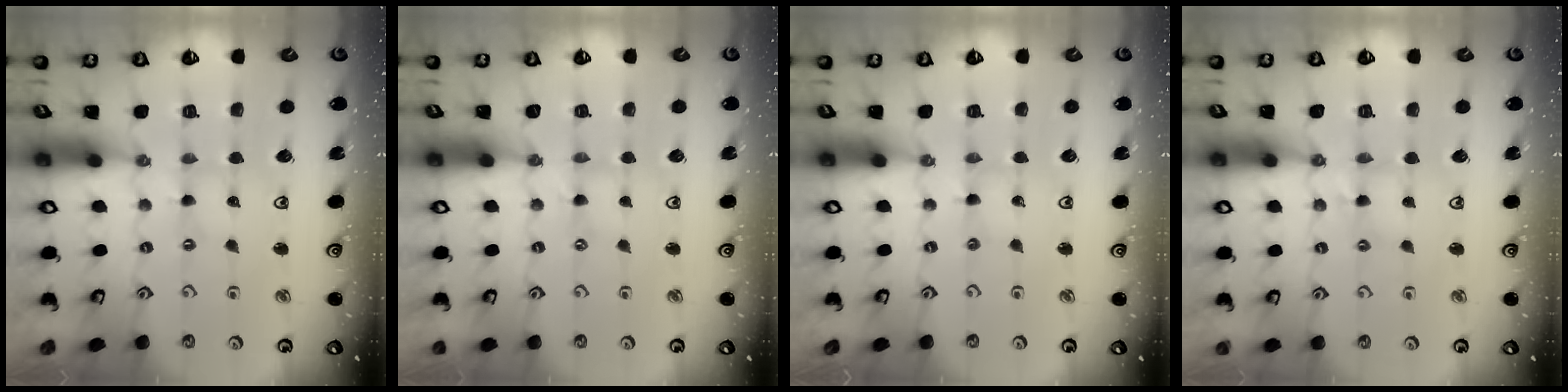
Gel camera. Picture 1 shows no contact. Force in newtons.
{"total": 0.0}
{"total": 1.1, "press": 1.1, "slide": 0.1}
{"total": 5.2, "press": 5.2, "slide": 0.4}